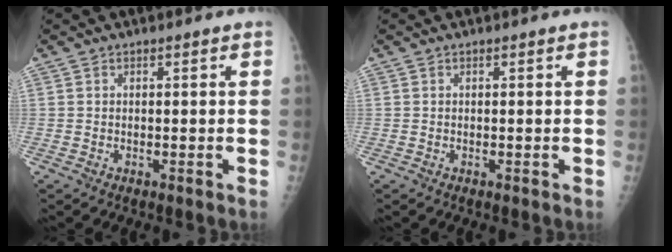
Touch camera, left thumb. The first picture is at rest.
{"total": 0.0}